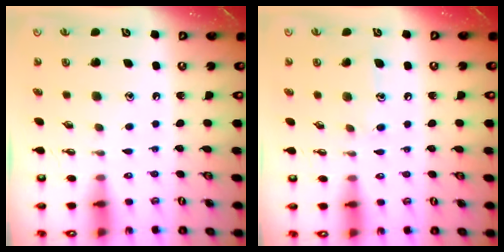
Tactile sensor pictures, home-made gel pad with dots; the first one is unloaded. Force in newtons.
{"total": 5.9, "press": 5.8, "slide": 0.7}